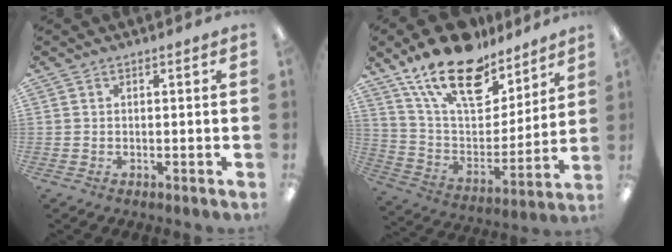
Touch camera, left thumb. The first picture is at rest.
{"total": 21.3, "force": [15.4, 9.7, 11.1], "torque": [-0.206, -0.095, 0.274]}